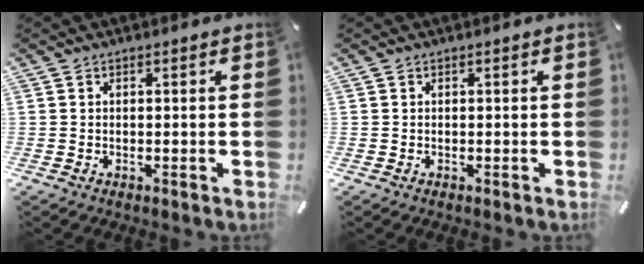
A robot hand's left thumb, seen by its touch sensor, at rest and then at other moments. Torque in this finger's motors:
{"motor_torque": [-0.26, -0.12, -0.02, 0.11, 0.01]}